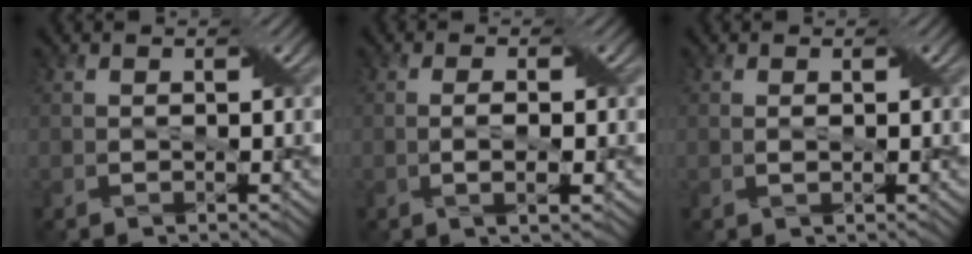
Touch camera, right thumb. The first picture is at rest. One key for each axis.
{"total": 2.5, "fx": -0.5, "fy": 0.4, "fz": 2.4, "tx": -0.046, "ty": 0.003, "tz": -0.009}
{"total": 0.6, "fx": 0.2, "fy": 0.1, "fz": 0.5, "tx": -0.012, "ty": 0.002, "tz": 0.003}